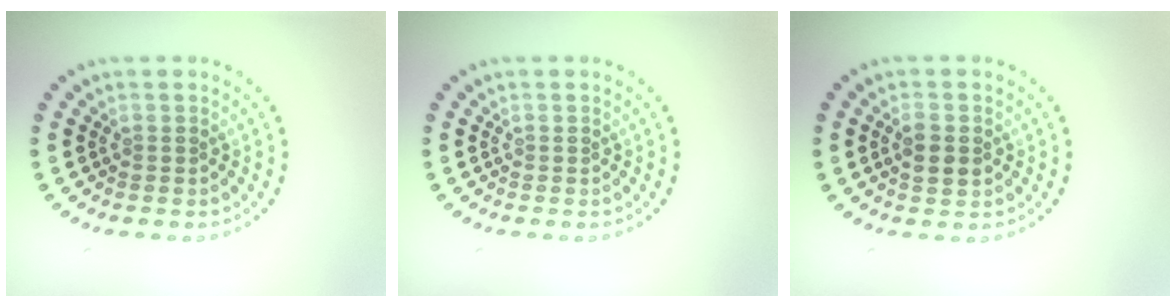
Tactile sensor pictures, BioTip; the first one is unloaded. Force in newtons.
{"total": 0.0}
{"total": 2.1, "press": 2.1, "slide": 0.2}